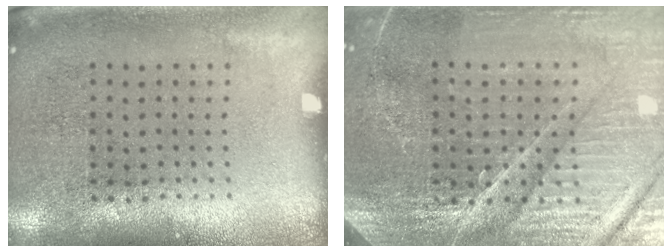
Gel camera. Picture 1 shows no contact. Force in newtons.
{"total": 5.5, "press": 5.0, "slide": 2.2}